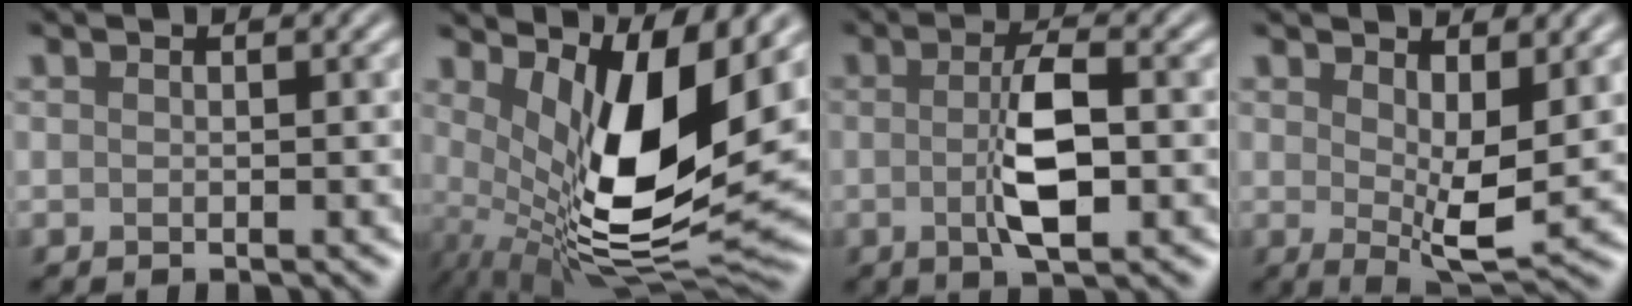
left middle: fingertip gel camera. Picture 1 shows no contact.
{"total": 12.0, "force": [2.0, 4.2, 11.1], "torque": [-0.190, -0.024, 0.043]}
{"total": 4.9, "force": [-0.6, 1.3, 4.6], "torque": [-0.093, -0.001, -0.011]}
{"total": 5.1, "force": [1.2, 1.7, 4.7], "torque": [-0.080, -0.015, 0.024]}